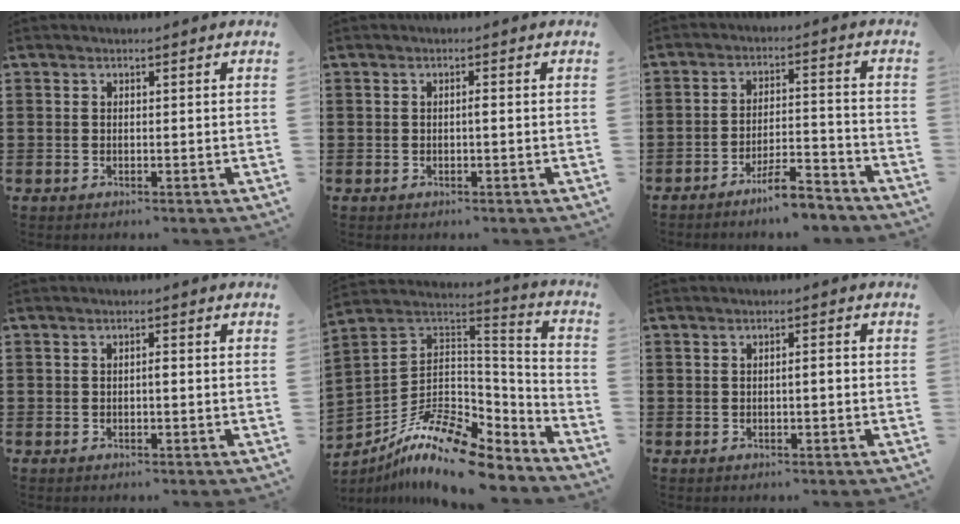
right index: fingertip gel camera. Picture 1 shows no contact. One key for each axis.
{"total": 0.8, "fx": -0.2, "fy": 0.1, "fz": 0.7, "tx": -0.014, "ty": -0.006, "tz": -0.003}
{"total": 6.2, "fx": -5.5, "fy": 0.5, "fz": 2.9, "tx": -0.052, "ty": 0.001, "tz": -0.104}
{"total": 0.9, "fx": -0.3, "fy": 0.2, "fz": 0.8, "tx": -0.017, "ty": -0.004, "tz": -0.004}
{"total": 13.0, "fx": -9.1, "fy": 4.3, "fz": 8.2, "tx": -0.163, "ty": 0.016, "tz": -0.169}
{"total": 1.1, "fx": -0.2, "fy": 0.1, "fz": 1.1, "tx": -0.020, "ty": -0.004, "tz": -0.003}